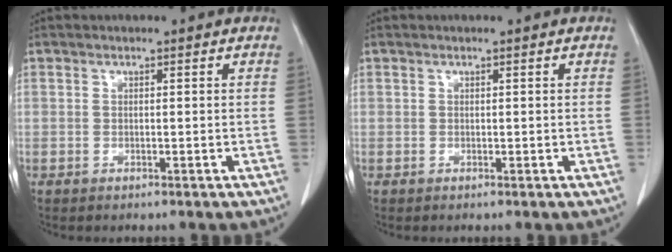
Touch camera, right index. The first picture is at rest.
{"total": 0.0}